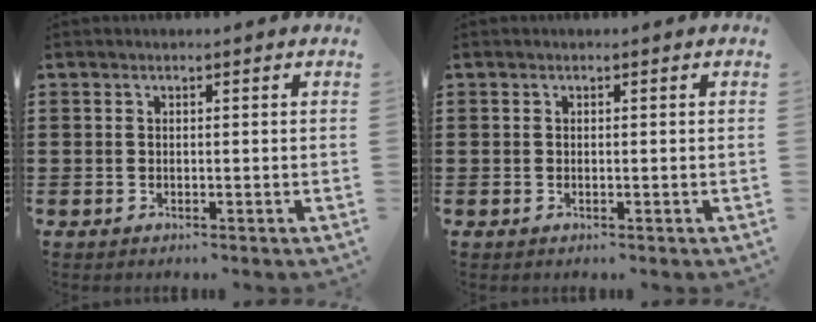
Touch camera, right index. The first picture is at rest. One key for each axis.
{"total": 0.0}